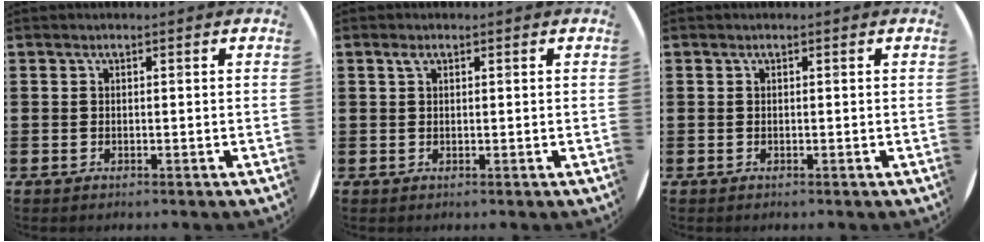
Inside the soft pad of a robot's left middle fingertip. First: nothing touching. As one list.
[{"total": 1.0, "force": [0.5, 0.6, 0.7], "torque": [-0.007, 0.001, 0.008]}, {"total": 0.0}]